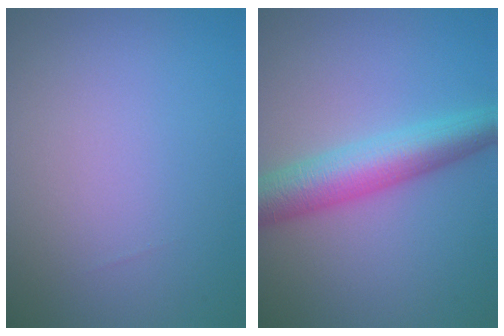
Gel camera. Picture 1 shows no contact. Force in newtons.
{"total": 6.3, "press": 6.3, "slide": 0.1}